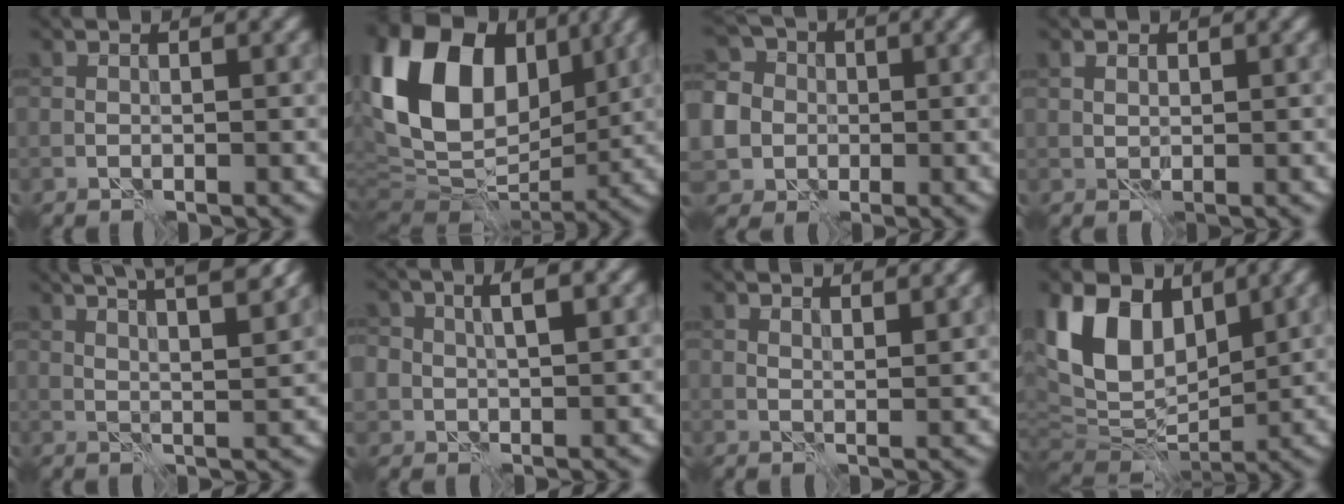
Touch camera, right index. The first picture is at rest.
{"total": 17.4, "force": [4.1, 12.2, 11.7], "torque": [-0.241, 0.025, 0.074]}
{"total": 9.1, "force": [-0.8, 8.5, 3.2], "torque": [-0.082, 0.009, -0.045]}
{"total": 0.9, "force": [0.4, 0.7, 0.4], "torque": [-0.009, -0.001, 0.008]}
{"total": 10.5, "force": [7.1, 3.3, 7.0], "torque": [-0.069, 0.038, 0.066]}
{"total": 3.3, "force": [1.1, 2.0, 2.3], "torque": [-0.041, 0.003, 0.020]}
{"total": 3.5, "force": [2.8, 1.0, 1.8], "torque": [-0.019, 0.004, 0.033]}
{"total": 10.8, "force": [4.1, 7.1, 7.1], "torque": [-0.151, 0.010, 0.072]}